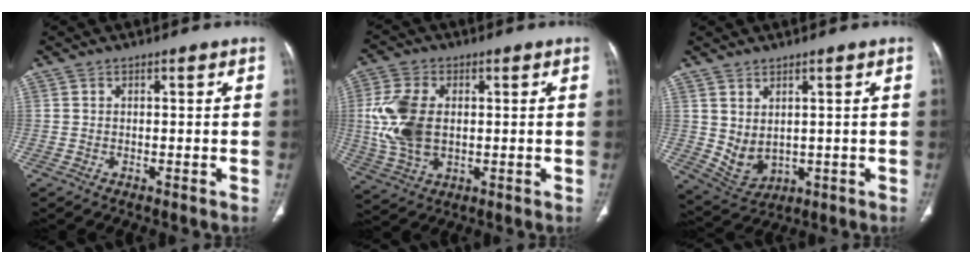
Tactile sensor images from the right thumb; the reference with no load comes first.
{"total": 11.8, "force": [0.9, 7.3, 9.2], "torque": [-0.200, 0.000, 0.025]}
{"total": 5.8, "force": [0.9, 3.9, 4.2], "torque": [-0.064, -0.010, 0.043]}